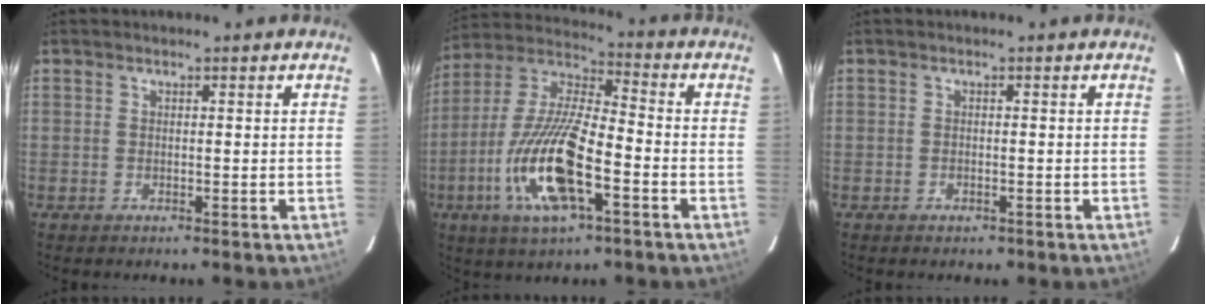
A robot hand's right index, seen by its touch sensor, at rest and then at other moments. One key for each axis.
{"total": 16.8, "fx": -5.9, "fy": 3.9, "fz": 15.3, "tx": -0.320, "ty": -0.009, "tz": -0.109}
{"total": 0.9, "fx": -0.6, "fy": 0.6, "fz": 0.3, "tx": -0.006, "ty": 0.001, "tz": -0.006}